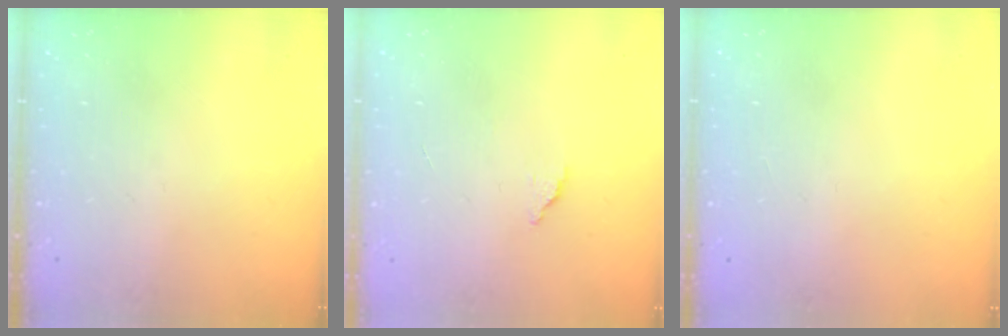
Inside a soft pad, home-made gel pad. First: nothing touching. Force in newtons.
{"total": 1.7, "press": 1.7, "slide": 0.1}
{"total": 2.2, "press": 2.2, "slide": 0.1}